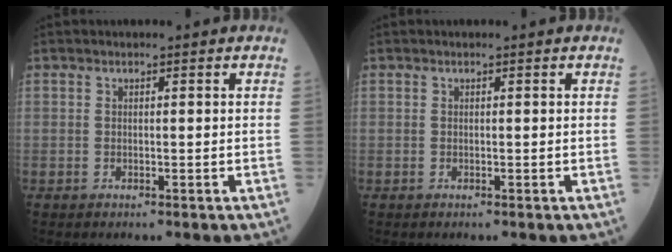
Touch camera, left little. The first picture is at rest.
{"total": 0.0}